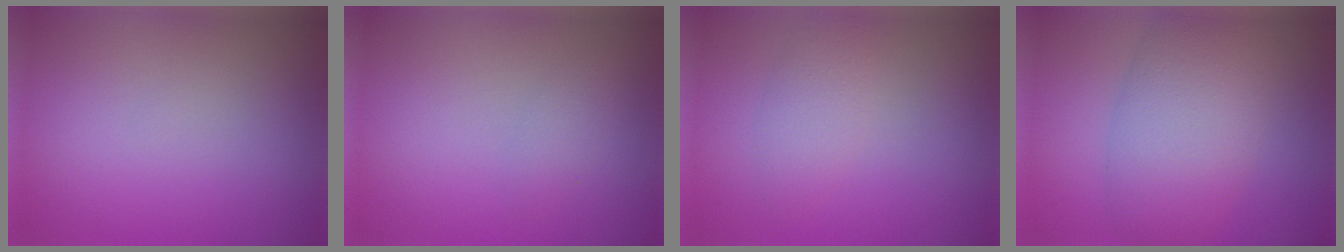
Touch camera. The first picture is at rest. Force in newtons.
{"total": 1.0, "press": 1.0, "slide": 0.1}
{"total": 2.1, "press": 2.1, "slide": 0.1}
{"total": 7.8, "press": 7.8, "slide": 0.3}